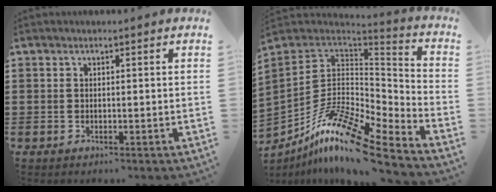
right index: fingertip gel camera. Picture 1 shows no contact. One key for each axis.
{"total": 14.3, "fx": -9.5, "fy": 4.0, "fz": 9.9, "tx": -0.197, "ty": 0.018, "tz": -0.182}